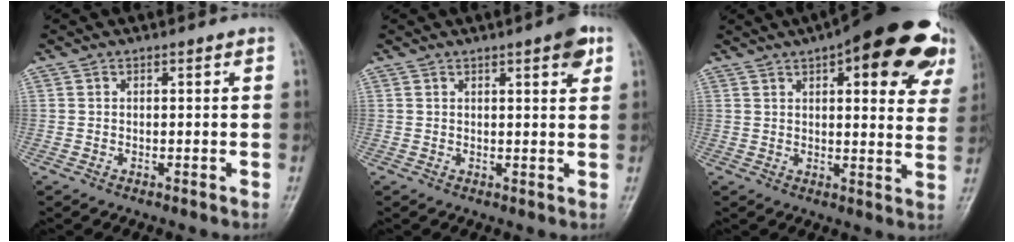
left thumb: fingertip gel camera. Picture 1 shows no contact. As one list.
[{"total": 4.1, "force": [2.2, 0.9, 3.3], "torque": [-0.037, -0.008, 0.025]}, {"total": 23.1, "force": [12.1, 8.2, 17.9], "torque": [-0.204, -0.012, 0.145]}]